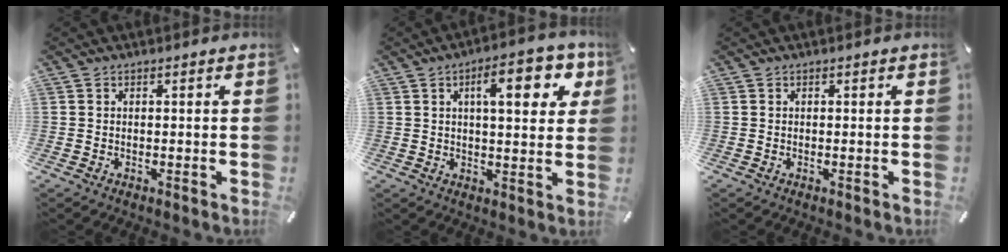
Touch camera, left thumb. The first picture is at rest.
{"total": 12.6, "force": [4.9, 4.7, 10.6], "torque": [-0.145, -0.008, 0.073]}
{"total": 0.0}